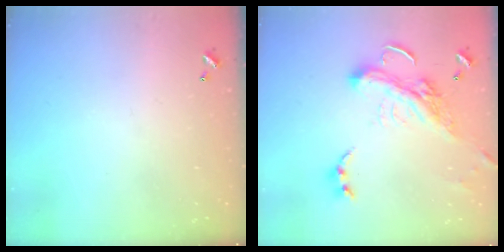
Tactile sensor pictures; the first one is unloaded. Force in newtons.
{"total": 6.2, "press": 6.1, "slide": 1.5}